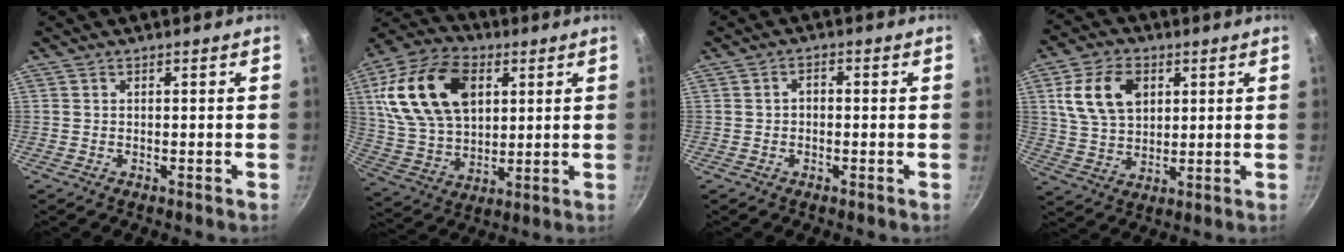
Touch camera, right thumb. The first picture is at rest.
{"total": 21.7, "force": [6.3, 14.0, 15.3], "torque": [-0.265, -0.004, 0.115]}
{"total": 2.1, "force": [-0.2, 1.5, 1.4], "torque": [-0.020, 0.011, -0.006]}
{"total": 12.0, "force": [3.7, 8.3, 7.8], "torque": [-0.123, -0.003, 0.071]}